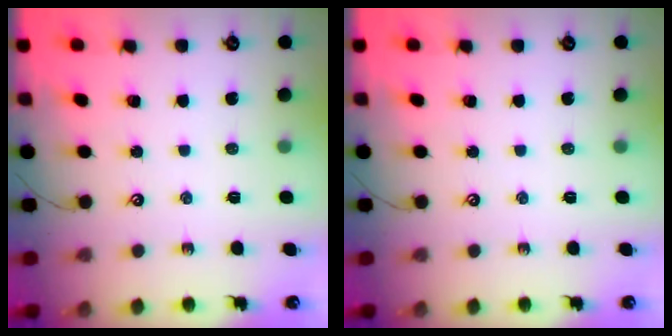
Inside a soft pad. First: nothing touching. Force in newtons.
{"total": 0.0}